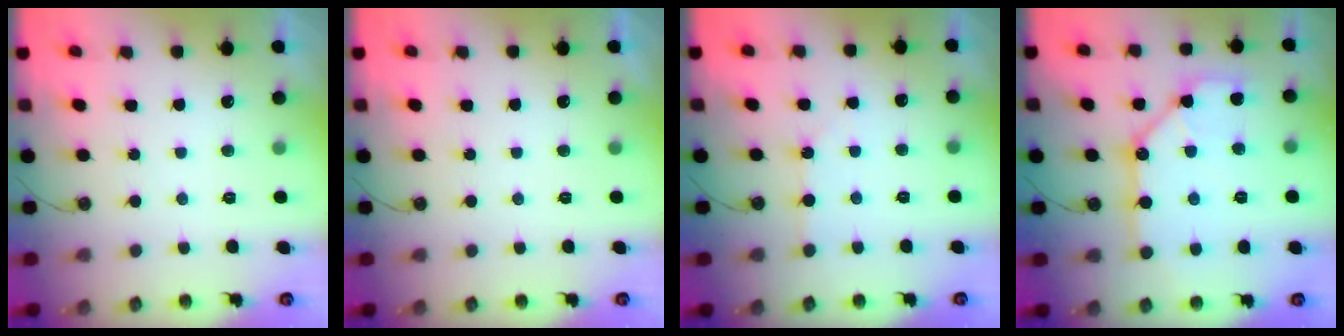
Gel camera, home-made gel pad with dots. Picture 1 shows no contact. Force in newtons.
{"total": 0.0}
{"total": 2.7, "press": 2.7, "slide": 0.3}
{"total": 12.3, "press": 12.2, "slide": 0.9}